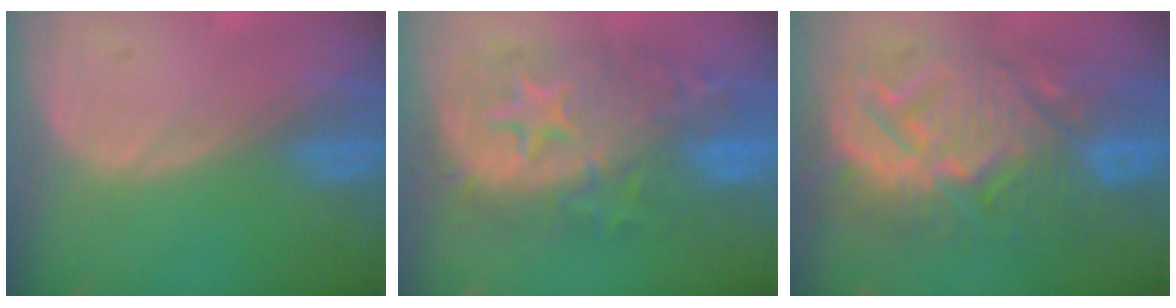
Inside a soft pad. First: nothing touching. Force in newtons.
{"total": 12.5, "press": 12.5, "slide": 1.1}
{"total": 14.0, "press": 13.9, "slide": 1.4}